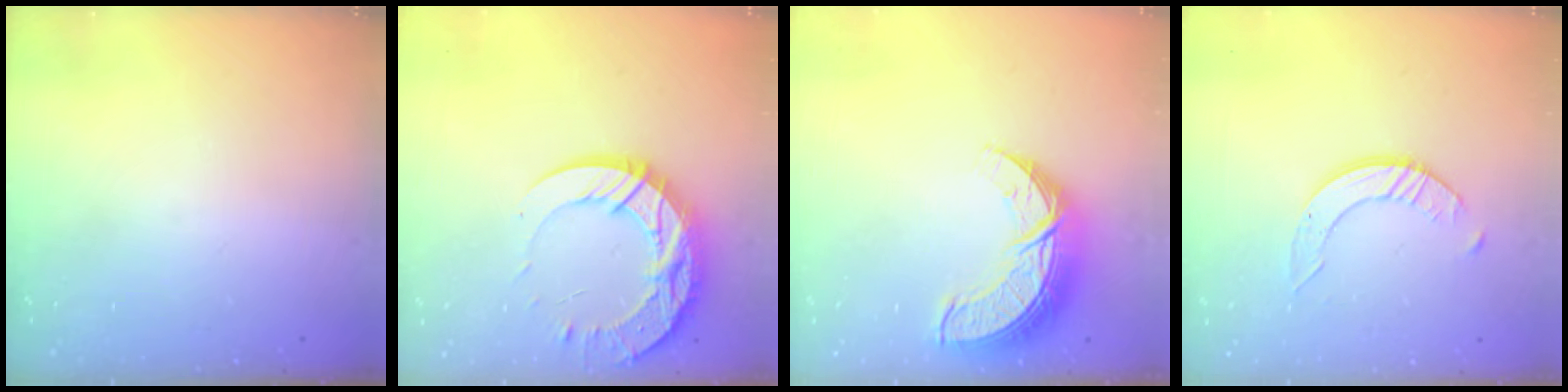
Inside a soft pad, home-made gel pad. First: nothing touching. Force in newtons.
{"total": 18.0, "press": 17.9, "slide": 1.6}
{"total": 11.4, "press": 11.4, "slide": 0.8}
{"total": 5.0, "press": 5.0, "slide": 0.4}